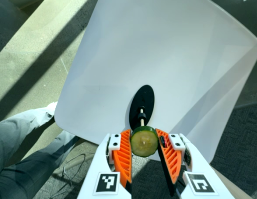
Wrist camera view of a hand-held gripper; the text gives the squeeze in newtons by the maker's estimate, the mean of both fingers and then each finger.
{"total": 9.1, "left": 9.1, "right": 9.1}